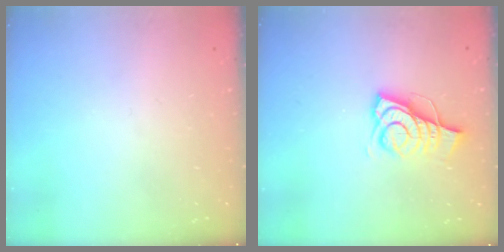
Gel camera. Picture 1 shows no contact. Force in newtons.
{"total": 10.2, "press": 9.6, "slide": 3.3}